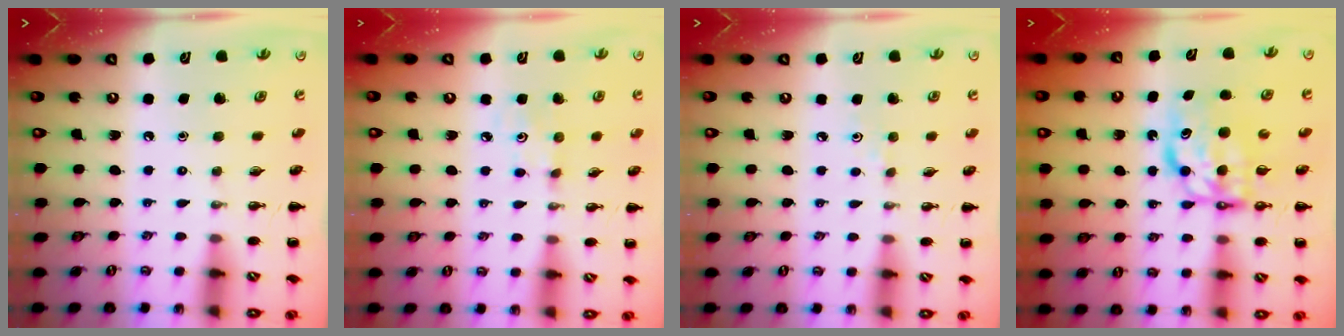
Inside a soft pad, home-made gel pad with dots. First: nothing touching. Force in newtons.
{"total": 3.8, "press": 3.7, "slide": 1.0}
{"total": 2.9, "press": 2.7, "slide": 0.9}
{"total": 7.1, "press": 7.0, "slide": 1.4}